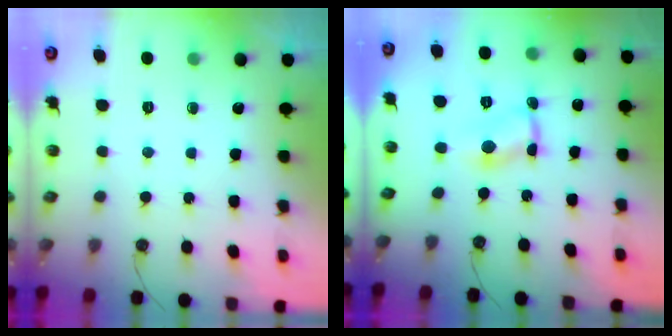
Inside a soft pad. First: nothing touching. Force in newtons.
{"total": 2.0, "press": 2.0, "slide": 0.1}